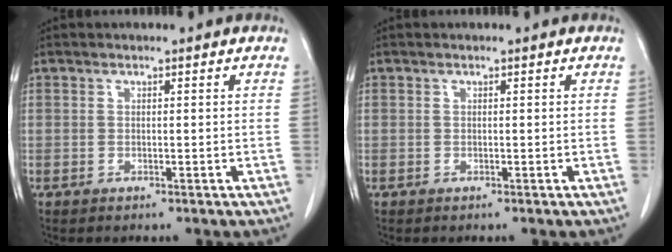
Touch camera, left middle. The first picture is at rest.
{"total": 0.0}